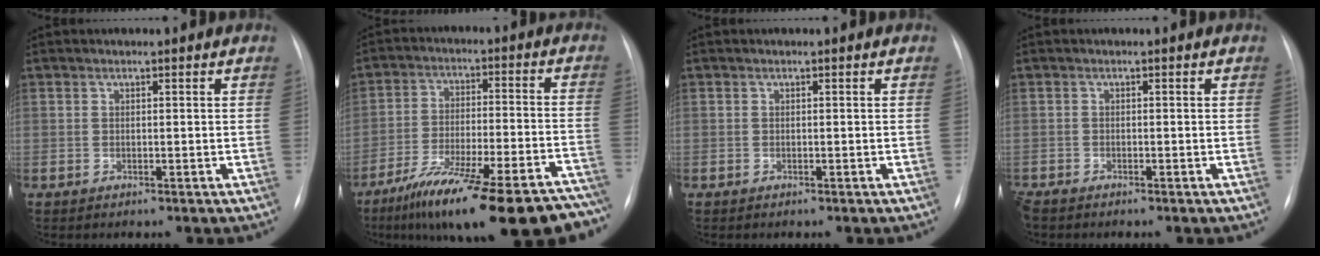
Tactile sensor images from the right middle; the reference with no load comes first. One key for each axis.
{"total": 26.3, "fx": -21.1, "fy": 4.5, "fz": 15.0, "tx": -0.171, "ty": -0.002, "tz": -0.306}
{"total": 0.0}
{"total": 1.6, "fx": -1.4, "fy": 0.4, "fz": 0.6, "tx": -0.015, "ty": -0.005, "tz": -0.026}